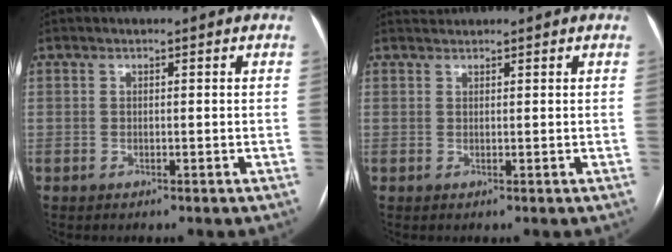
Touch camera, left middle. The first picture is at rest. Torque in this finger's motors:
{"motor_torque": [0.09, -0.21, -0.06, -0.02]}